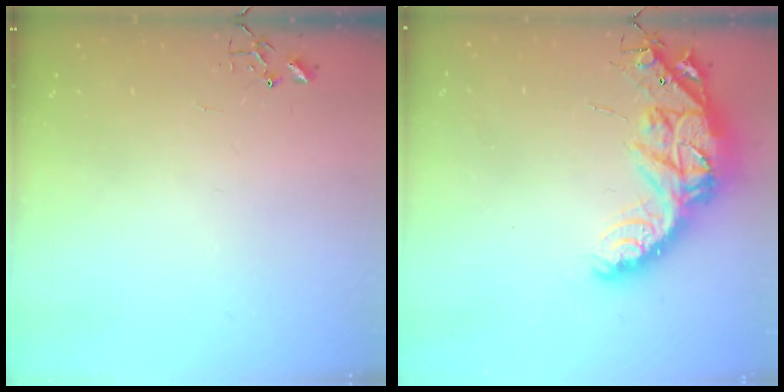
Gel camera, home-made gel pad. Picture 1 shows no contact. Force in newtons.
{"total": 19.5, "press": 19.4, "slide": 1.3}